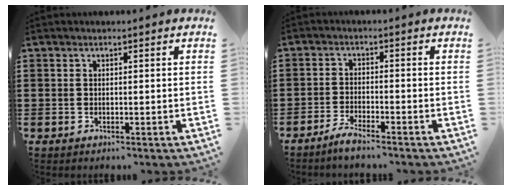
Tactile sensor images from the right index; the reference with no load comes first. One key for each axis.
{"total": 2.5, "fx": -2.4, "fy": -0.1, "fz": 0.8, "tx": -0.023, "ty": 0.002, "tz": -0.049}